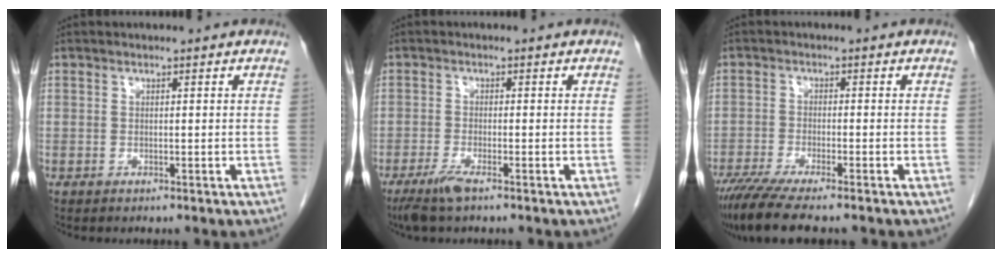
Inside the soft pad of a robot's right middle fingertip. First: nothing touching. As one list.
[{"total": 3.5, "force": [-2.4, 0.3, 2.5], "torque": [-0.058, -0.010, -0.049]}, {"total": 9.2, "force": [-7.5, 0.5, 5.3], "torque": [-0.084, -0.023, -0.125]}]